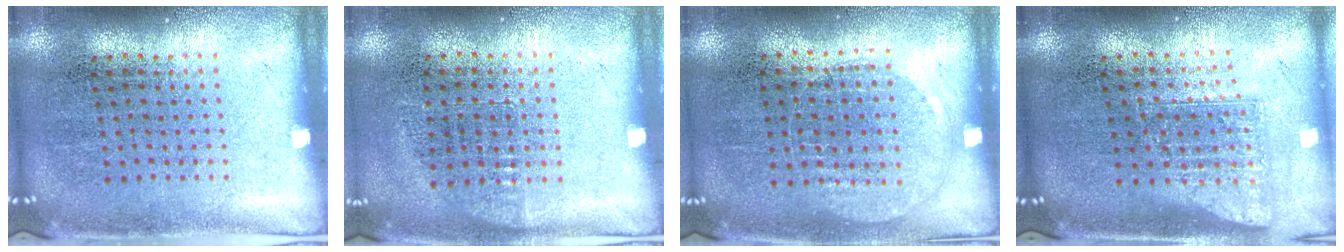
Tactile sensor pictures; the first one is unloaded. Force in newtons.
{"total": 0.7, "press": 0.6, "slide": 0.3}
{"total": 0.9, "press": 0.9, "slide": 0.3}
{"total": 1.6, "press": 1.2, "slide": 1.1}